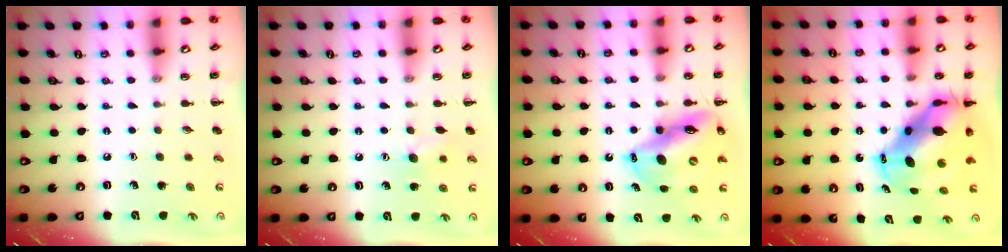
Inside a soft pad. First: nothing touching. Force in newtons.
{"total": 7.8, "press": 7.6, "slide": 1.9}
{"total": 15.2, "press": 14.7, "slide": 3.8}
{"total": 11.6, "press": 11.2, "slide": 3.0}